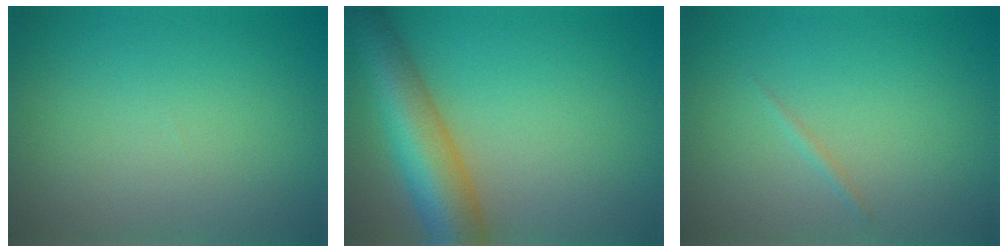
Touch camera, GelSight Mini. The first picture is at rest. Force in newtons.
{"total": 8.9, "press": 8.9, "slide": 0.4}
{"total": 0.6, "press": 0.6, "slide": 0.0}